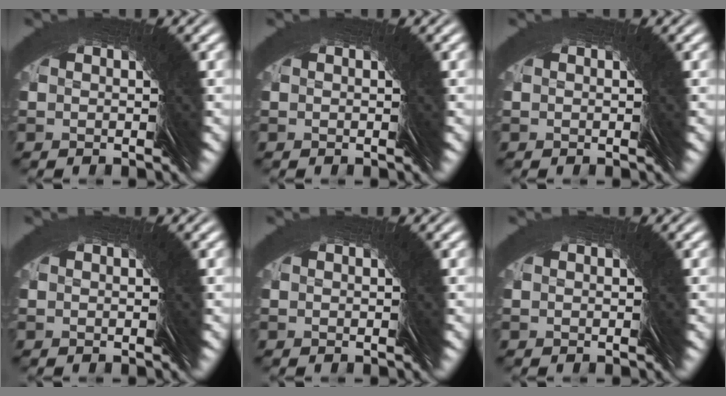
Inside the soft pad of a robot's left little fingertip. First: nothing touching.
{"total": 0.0}
{"total": 0.0}
{"total": 0.0}
{"total": 0.0}
{"total": 0.0}